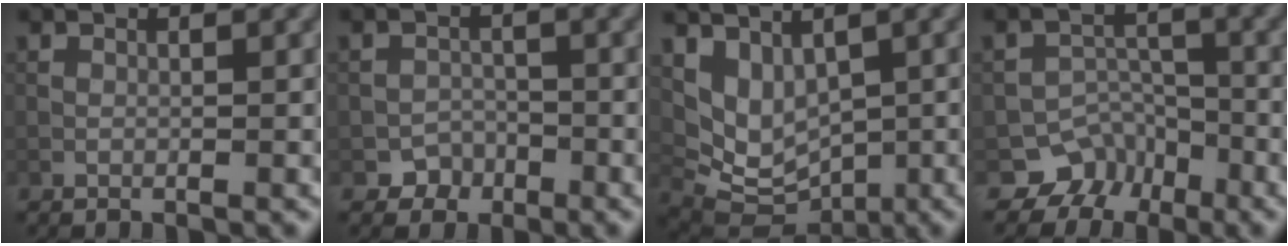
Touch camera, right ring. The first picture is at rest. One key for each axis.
{"total": 2.2, "fx": -1.5, "fy": 1.7, "fz": -0.2, "tx": 0.016, "ty": 0.003, "tz": -0.020}
{"total": 5.5, "fx": 2.0, "fy": 3.8, "fz": 3.4, "tx": -0.054, "ty": -0.007, "tz": 0.059}
{"total": 4.2, "fx": -2.8, "fy": 3.0, "fz": 0.6, "tx": 0.005, "ty": 0.001, "tz": -0.041}